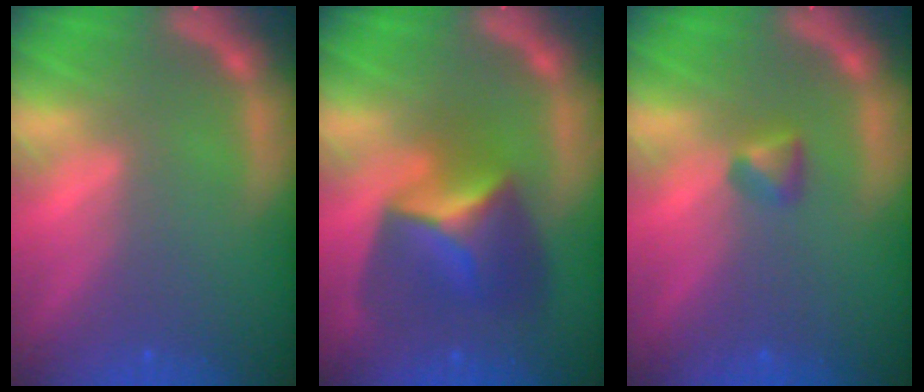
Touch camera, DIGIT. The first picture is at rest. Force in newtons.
{"total": 6.9}
{"total": 1.4}